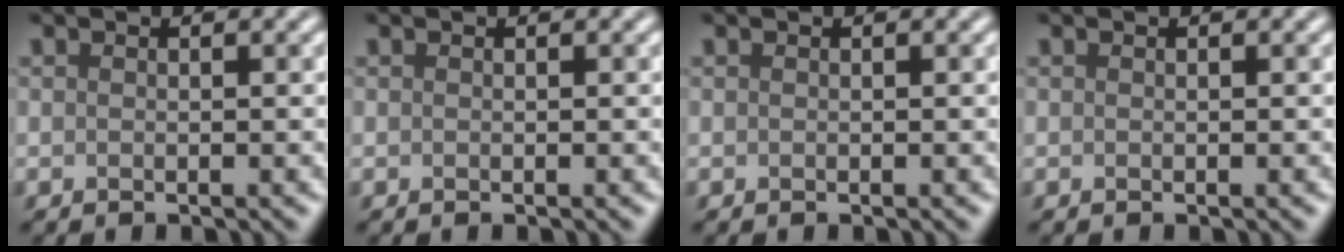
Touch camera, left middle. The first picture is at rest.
{"total": 0.0}
{"total": 0.0}
{"total": 0.0}